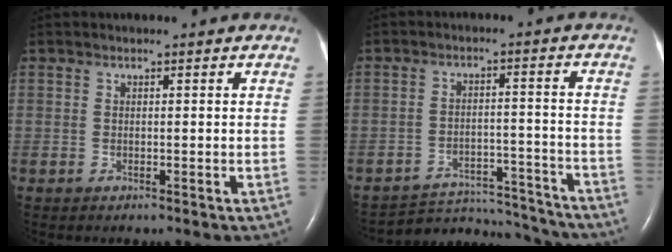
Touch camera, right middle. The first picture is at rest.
{"total": 13.5, "force": [-13.3, 2.1, 0.4], "torque": [-0.004, 0.023, -0.181]}